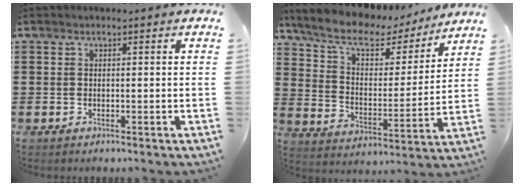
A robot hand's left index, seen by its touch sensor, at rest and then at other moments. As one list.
[{"total": 9.1, "force": [7.2, 3.5, 4.4], "torque": [-0.115, -0.029, 0.123]}]